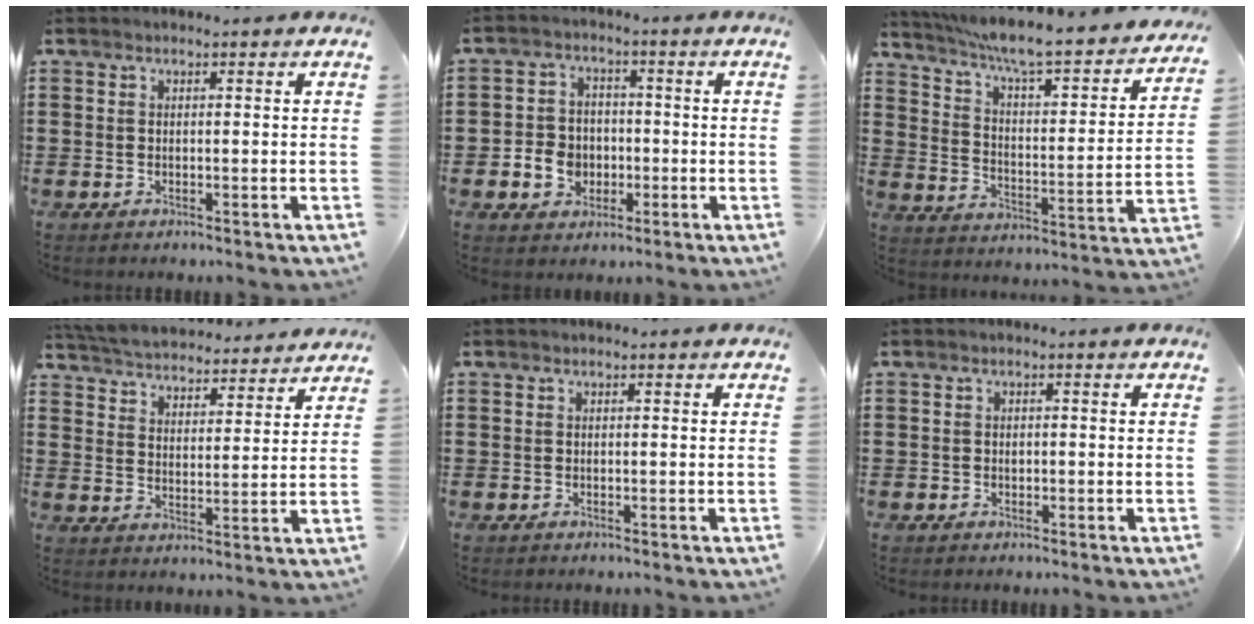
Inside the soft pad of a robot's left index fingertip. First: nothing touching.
{"total": 5.2, "force": [-1.5, 4.1, 2.8], "torque": [-0.071, 0.004, -0.032]}
{"total": 6.4, "force": [5.4, -0.1, 3.3], "torque": [-0.090, -0.048, 0.083]}
{"total": 4.4, "force": [4.4, 0.0, 0.0], "torque": [-0.027, -0.035, 0.073]}
{"total": 0.0}
{"total": 0.6, "force": [0.0, 0.6, 0.3], "torque": [-0.009, 0.003, -0.001]}